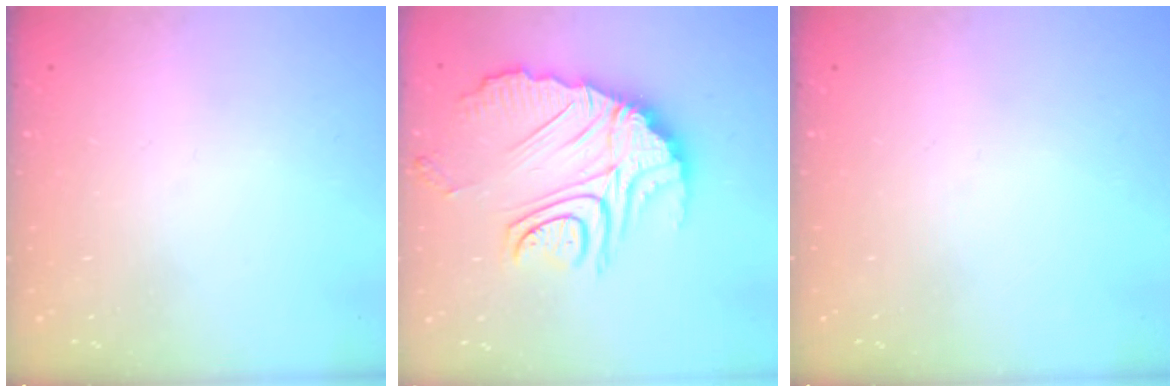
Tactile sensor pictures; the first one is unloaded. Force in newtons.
{"total": 18.4, "press": 18.3, "slide": 1.8}
{"total": 0.0}